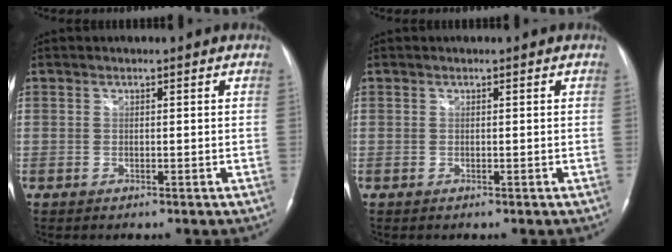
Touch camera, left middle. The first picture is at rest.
{"total": 0.0}